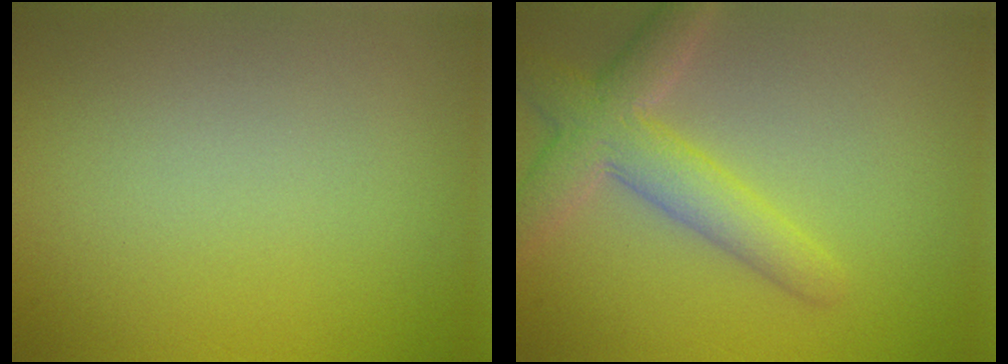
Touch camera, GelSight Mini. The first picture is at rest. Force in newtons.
{"total": 4.7, "press": 4.7, "slide": 0.4}